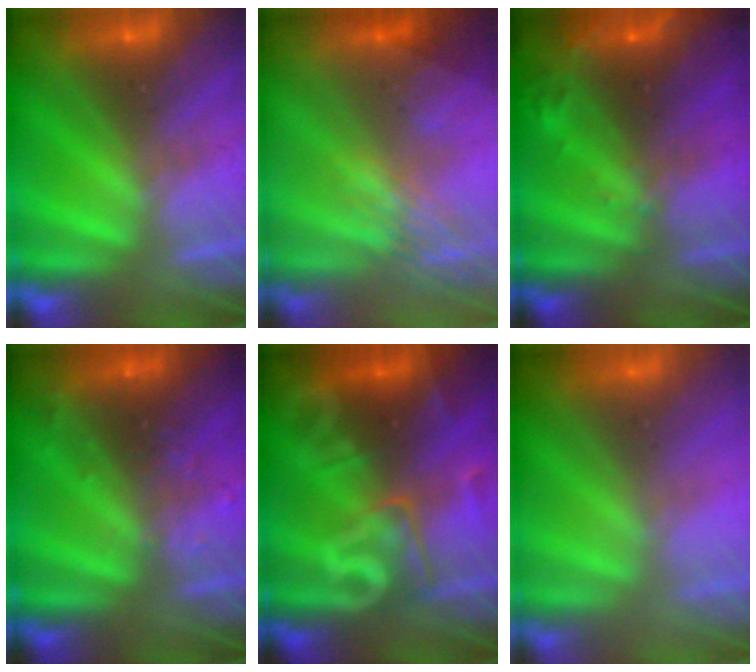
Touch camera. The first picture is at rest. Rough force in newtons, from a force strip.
{"total": 2.7}
{"total": 6.7}
{"total": 2.9}
{"total": 2.9}
{"total": 2.8}